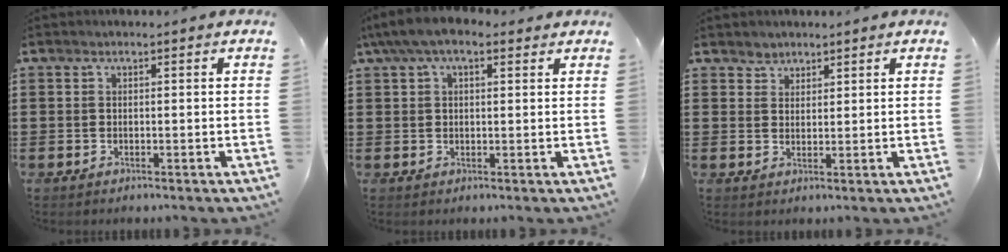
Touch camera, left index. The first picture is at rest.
{"total": 5.4, "force": [3.3, 2.1, 3.8], "torque": [-0.080, 0.005, 0.059]}
{"total": 2.1, "force": [1.7, 1.2, -0.2], "torque": [-0.003, 0.006, 0.033]}